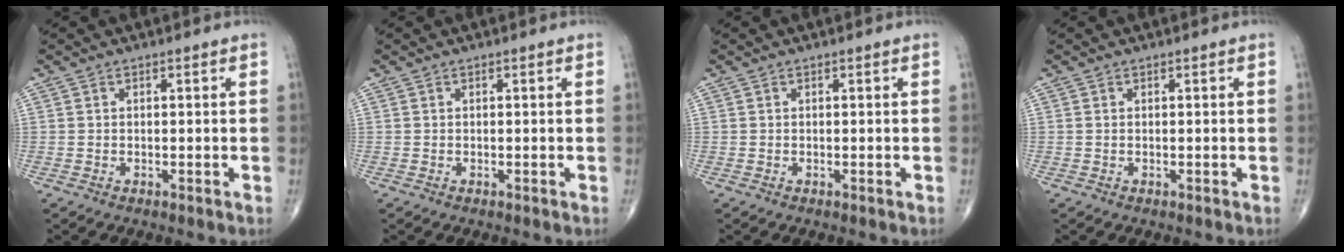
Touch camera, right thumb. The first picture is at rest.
{"total": 0.0}
{"total": 0.0}
{"total": 0.0}